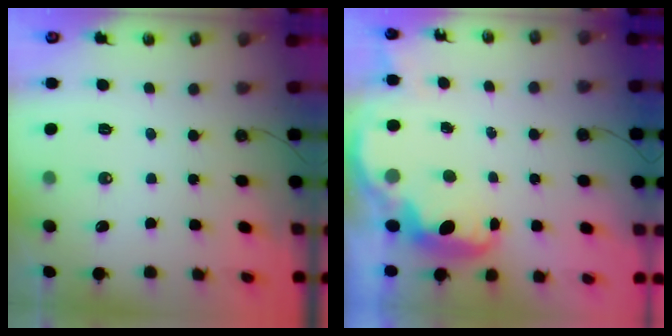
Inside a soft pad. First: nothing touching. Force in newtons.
{"total": 2.7, "press": 2.6, "slide": 0.6}